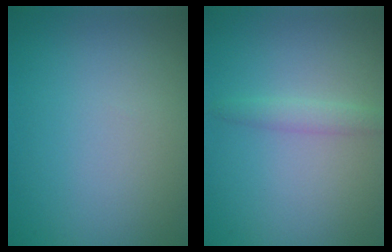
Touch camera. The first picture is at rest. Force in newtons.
{"total": 1.3, "press": 1.3, "slide": 0.1}